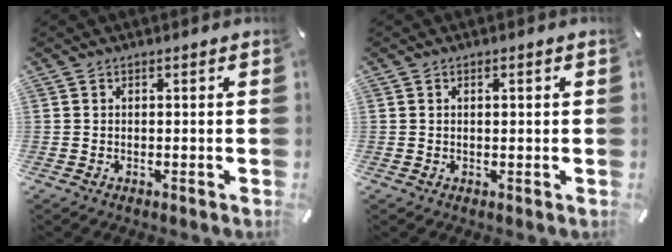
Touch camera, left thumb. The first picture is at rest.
{"total": 1.0, "force": [0.4, 0.4, 0.9], "torque": [-0.019, 0.003, 0.006]}